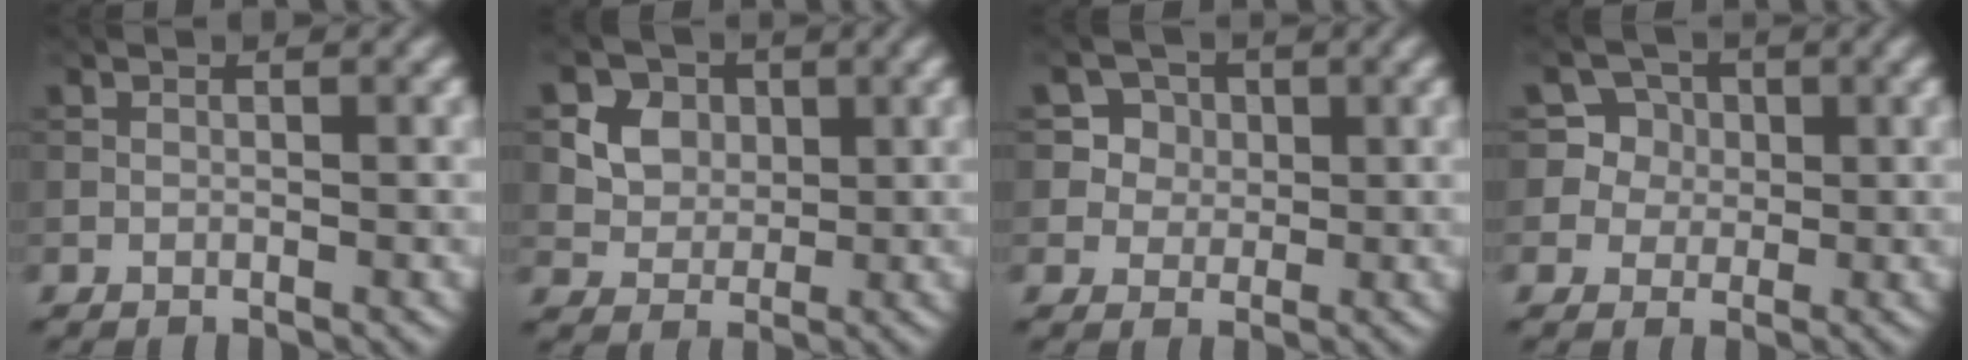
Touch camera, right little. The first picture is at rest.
{"total": 7.0, "force": [2.7, 5.7, 3.0], "torque": [-0.067, 0.021, 0.049]}
{"total": 3.7, "force": [1.4, 3.3, 1.1], "torque": [-0.025, 0.000, 0.037]}
{"total": 4.7, "force": [1.4, 4.4, 1.0], "torque": [-0.018, 0.013, 0.028]}